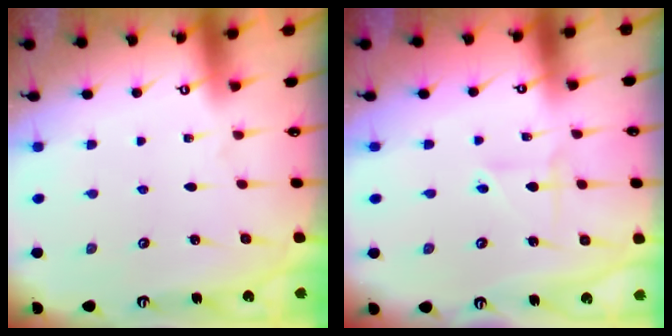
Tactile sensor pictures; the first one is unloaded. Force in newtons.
{"total": 3.0, "press": 2.9, "slide": 0.6}